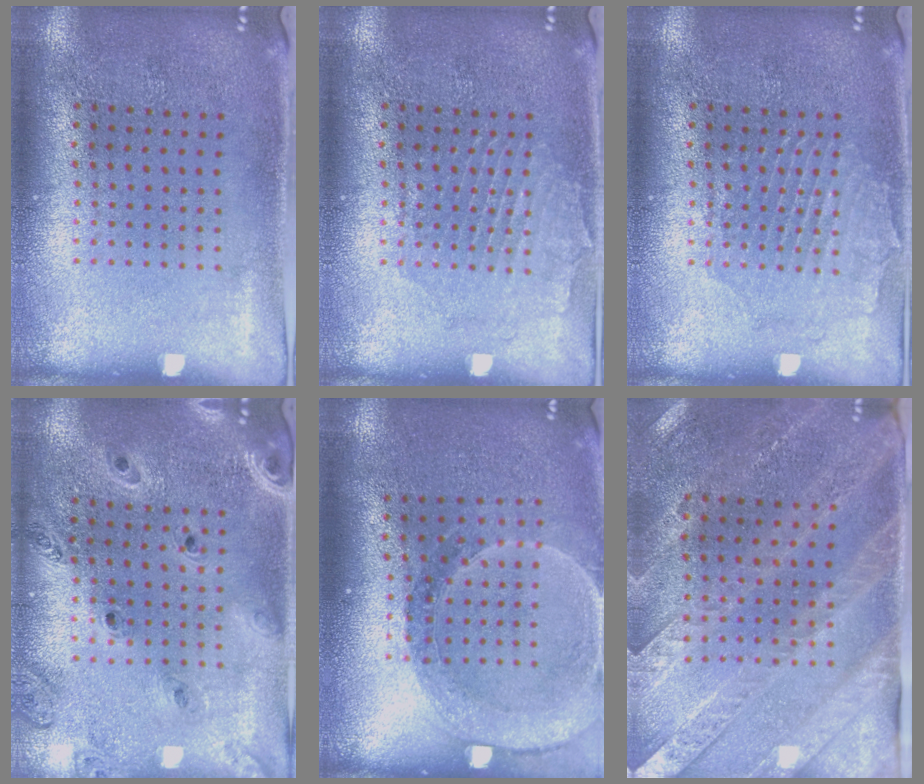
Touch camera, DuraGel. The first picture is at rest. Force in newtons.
{"total": 1.4, "press": 1.4, "slide": 0.0}
{"total": 1.5, "press": 1.5, "slide": 0.1}
{"total": 1.4, "press": 1.4, "slide": 0.1}
{"total": 1.6, "press": 1.6, "slide": 0.2}
{"total": 2.9, "press": 2.7, "slide": 1.2}